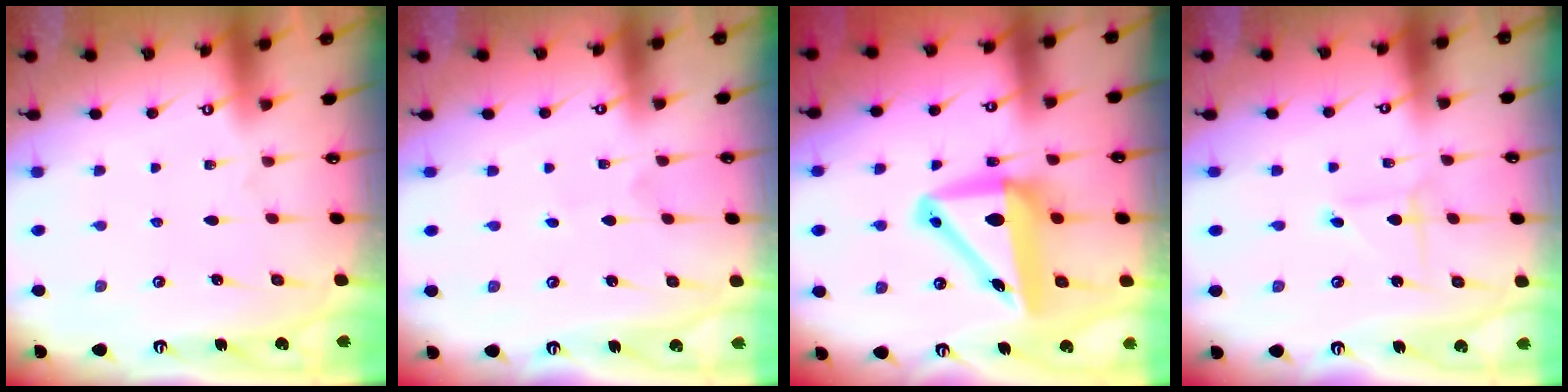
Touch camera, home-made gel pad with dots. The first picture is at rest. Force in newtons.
{"total": 0.6, "press": 0.6, "slide": 0.0}
{"total": 11.8, "press": 11.3, "slide": 3.5}
{"total": 1.0, "press": 1.0, "slide": 0.1}